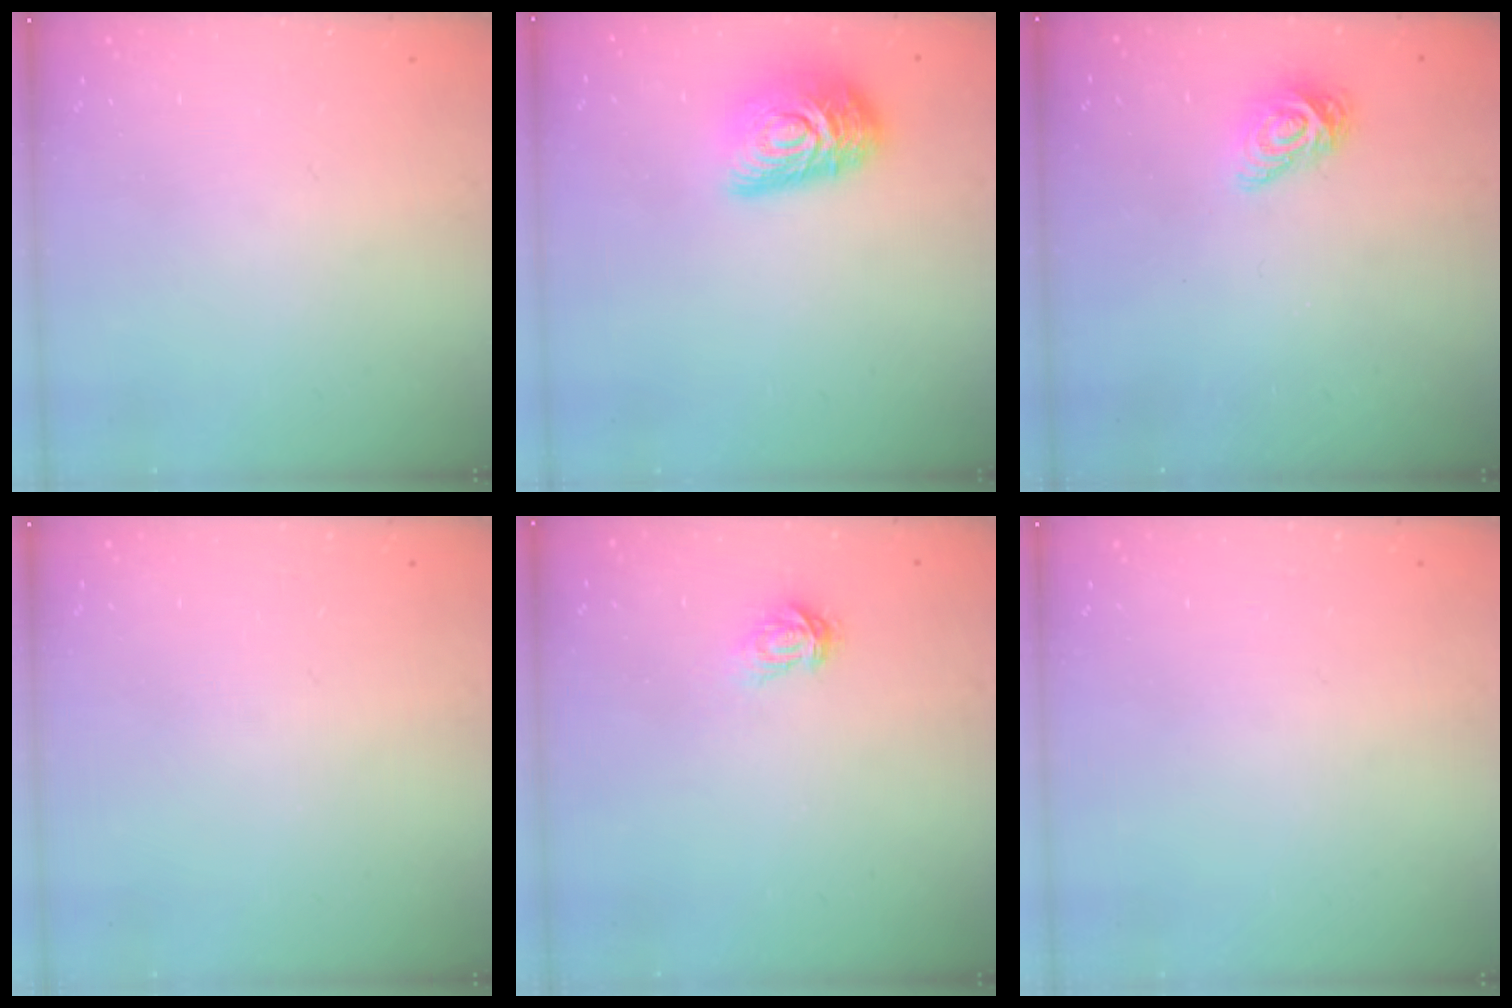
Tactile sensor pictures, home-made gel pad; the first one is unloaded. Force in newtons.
{"total": 14.6, "press": 14.6, "slide": 0.8}
{"total": 9.0, "press": 9.0, "slide": 0.4}
{"total": 0.0}
{"total": 3.4, "press": 3.4, "slide": 0.3}
{"total": 0.0}